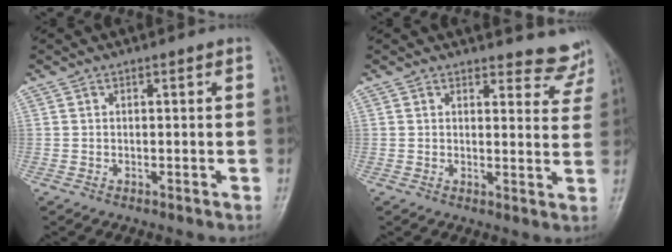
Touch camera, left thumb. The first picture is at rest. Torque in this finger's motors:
{"motor_torque": [0.04, 0.03, -0.12, 0.16, 0.01]}